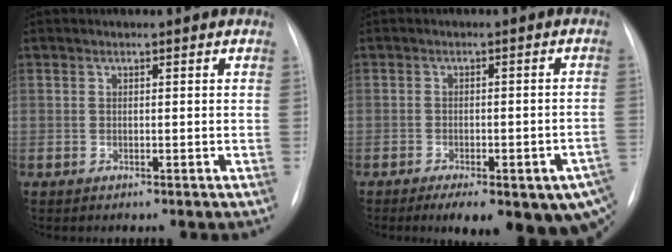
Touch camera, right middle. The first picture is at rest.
{"total": 17.0, "force": [-10.2, 5.5, 12.5], "torque": [-0.118, 0.002, -0.121]}